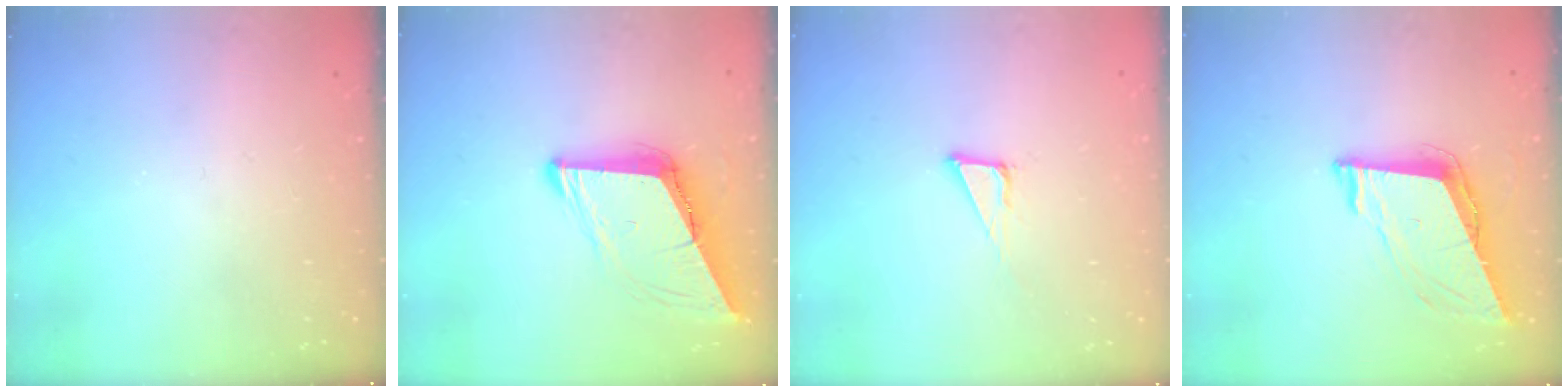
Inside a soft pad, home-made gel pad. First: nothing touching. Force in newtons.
{"total": 9.1, "press": 9.0, "slide": 1.3}
{"total": 3.8, "press": 3.7, "slide": 0.2}
{"total": 9.2, "press": 8.6, "slide": 3.3}